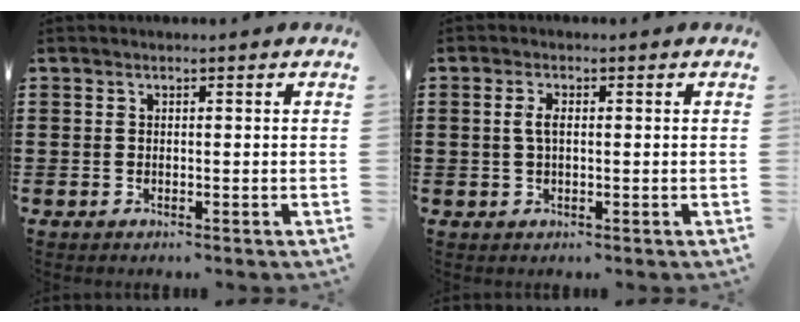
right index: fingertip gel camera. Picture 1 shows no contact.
{"total": 2.5, "force": [0.2, 1.0, 2.2], "torque": [-0.053, 0.001, -0.001]}